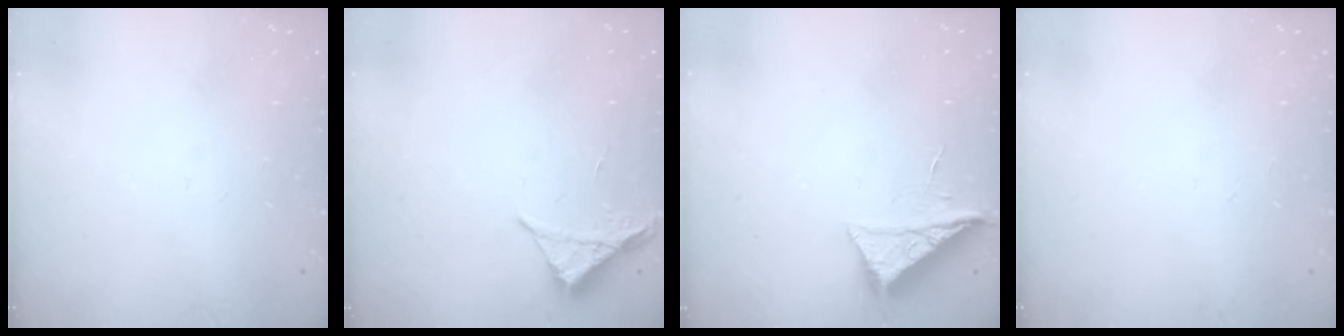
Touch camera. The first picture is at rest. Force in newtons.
{"total": 3.9, "press": 3.8, "slide": 0.5}
{"total": 6.1, "press": 6.1, "slide": 0.7}
{"total": 0.0}